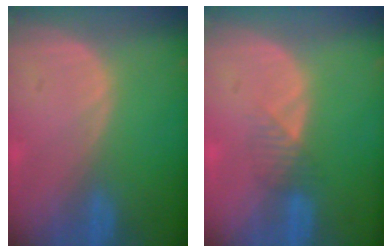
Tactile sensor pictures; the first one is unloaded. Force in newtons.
{"total": 2.3, "press": 2.1, "slide": 1.0}